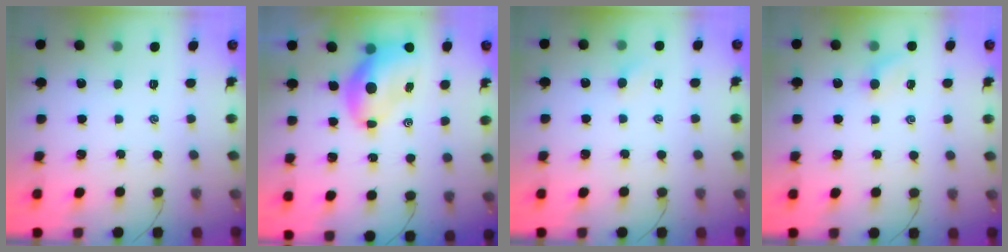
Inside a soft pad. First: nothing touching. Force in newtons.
{"total": 8.7, "press": 8.3, "slide": 2.4}
{"total": 3.2, "press": 3.0, "slide": 0.9}
{"total": 3.5, "press": 3.3, "slide": 1.0}